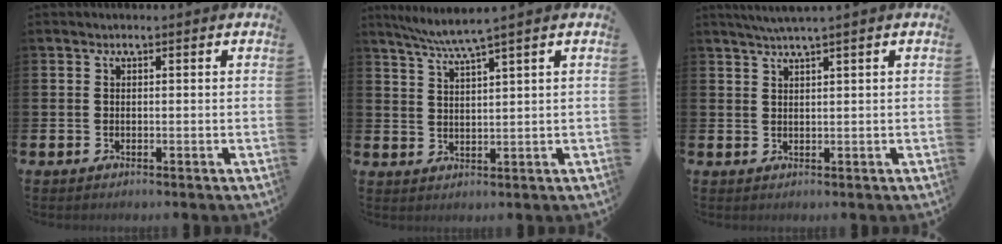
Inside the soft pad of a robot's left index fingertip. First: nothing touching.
{"total": 4.7, "force": [4.0, -0.6, 2.4], "torque": [-0.055, -0.014, 0.070]}
{"total": 2.2, "force": [1.8, -0.5, 1.1], "torque": [-0.023, 0.001, 0.033]}